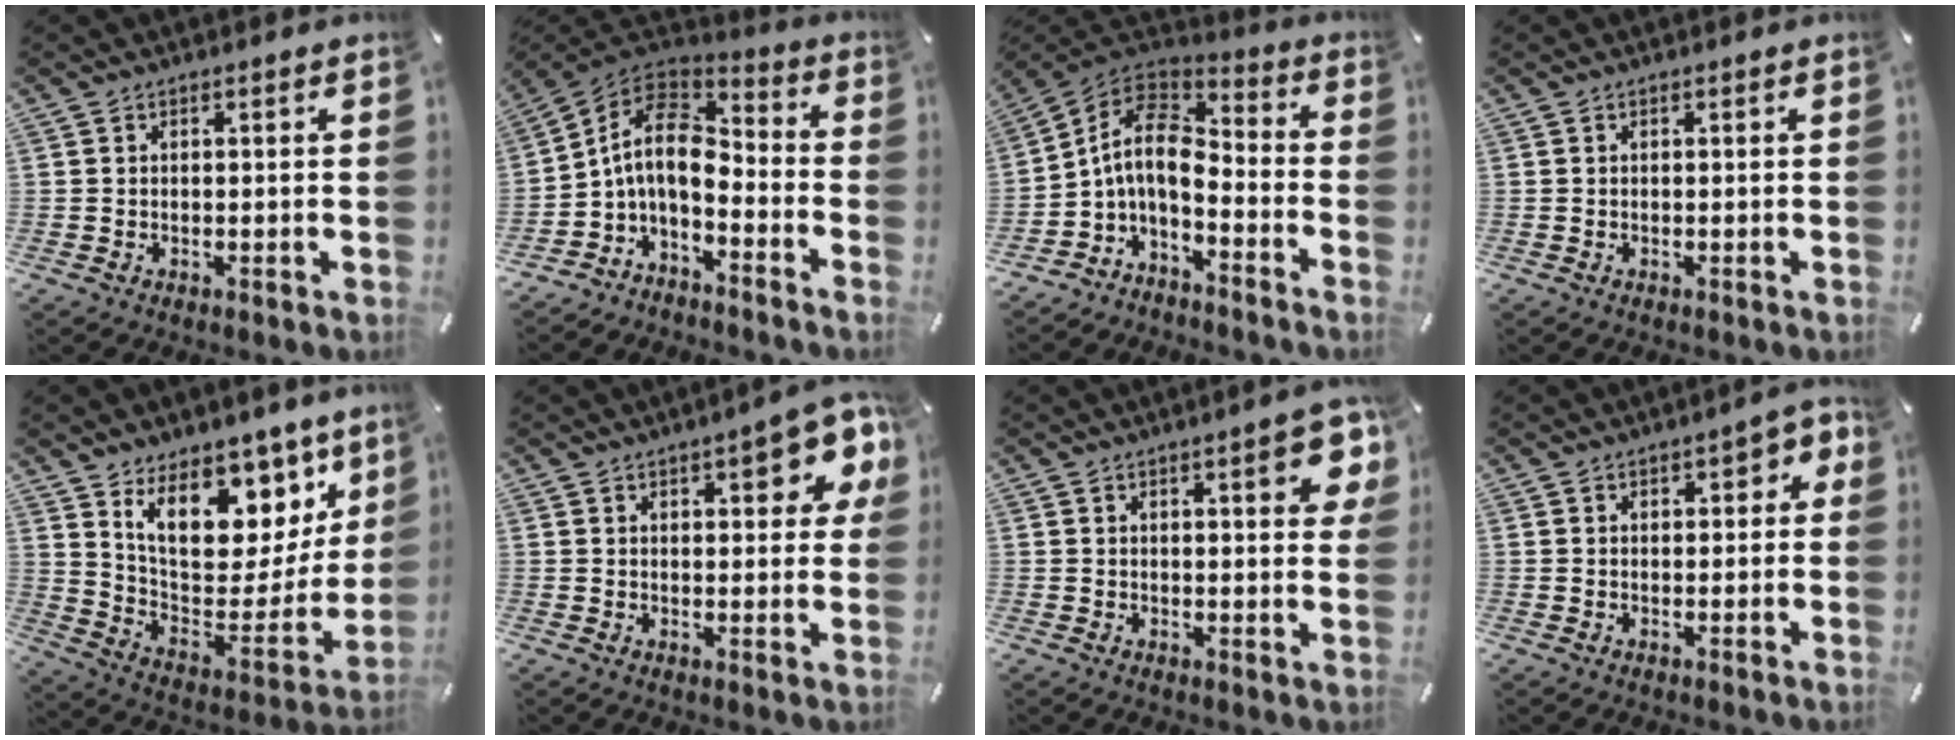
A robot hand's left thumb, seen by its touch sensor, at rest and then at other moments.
{"total": 10.1, "force": [-1.4, 6.3, 7.7], "torque": [-0.167, 0.000, -0.030]}
{"total": 9.1, "force": [-1.3, 5.2, 7.4], "torque": [-0.155, -0.007, -0.026]}
{"total": 0.0}
{"total": 17.6, "force": [11.3, 10.3, 8.7], "torque": [-0.116, -0.098, 0.200]}
{"total": 10.5, "force": [5.0, 4.2, 8.2], "torque": [-0.104, -0.018, 0.081]}
{"total": 9.3, "force": [3.7, 3.1, 7.9], "torque": [-0.101, -0.011, 0.057]}
{"total": 3.7, "force": [0.8, 2.2, 2.9], "torque": [-0.032, 0.002, 0.006]}